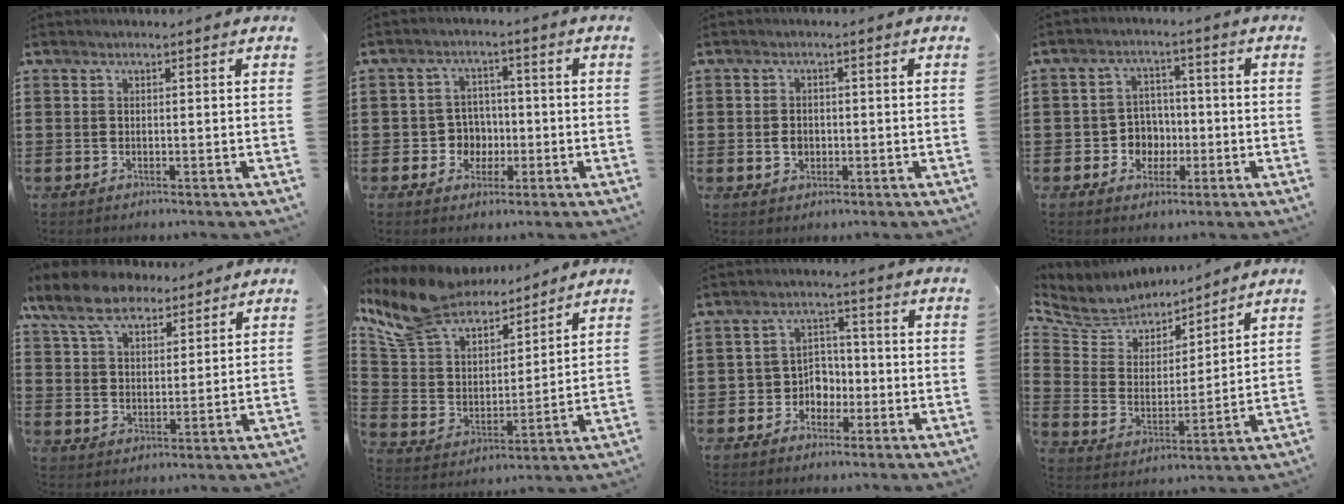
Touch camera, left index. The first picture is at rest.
{"total": 4.3, "force": [-0.9, 4.1, 1.3], "torque": [-0.039, 0.009, -0.018]}
{"total": 2.0, "force": [-0.2, 1.6, 1.3], "torque": [-0.027, 0.005, -0.005]}
{"total": 4.8, "force": [-1.2, 4.4, 1.6], "torque": [-0.043, 0.012, -0.024]}
{"total": 9.7, "force": [7.5, 4.1, 4.5], "torque": [-0.114, -0.005, 0.142]}
{"total": 9.8, "force": [9.1, 3.1, 2.2], "torque": [-0.092, -0.055, 0.165]}
{"total": 4.5, "force": [-2.1, 3.8, 1.1], "torque": [-0.034, 0.011, -0.043]}
{"total": 6.5, "force": [6.1, 2.4, 0.2], "torque": [-0.048, -0.040, 0.106]}